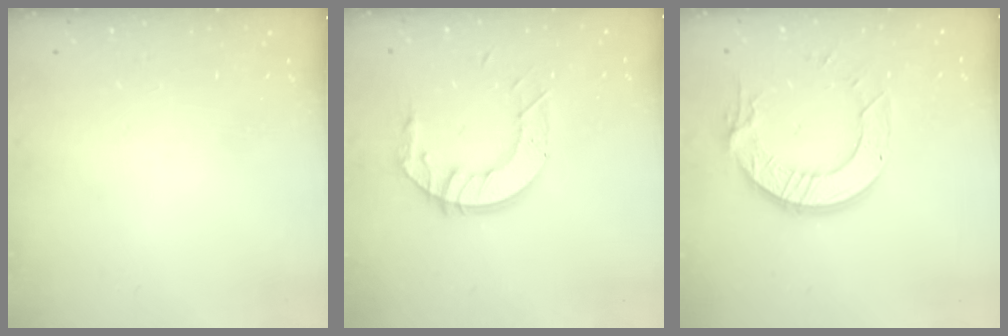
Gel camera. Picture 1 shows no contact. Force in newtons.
{"total": 10.6, "press": 10.5, "slide": 1.0}
{"total": 12.7, "press": 12.6, "slide": 1.2}